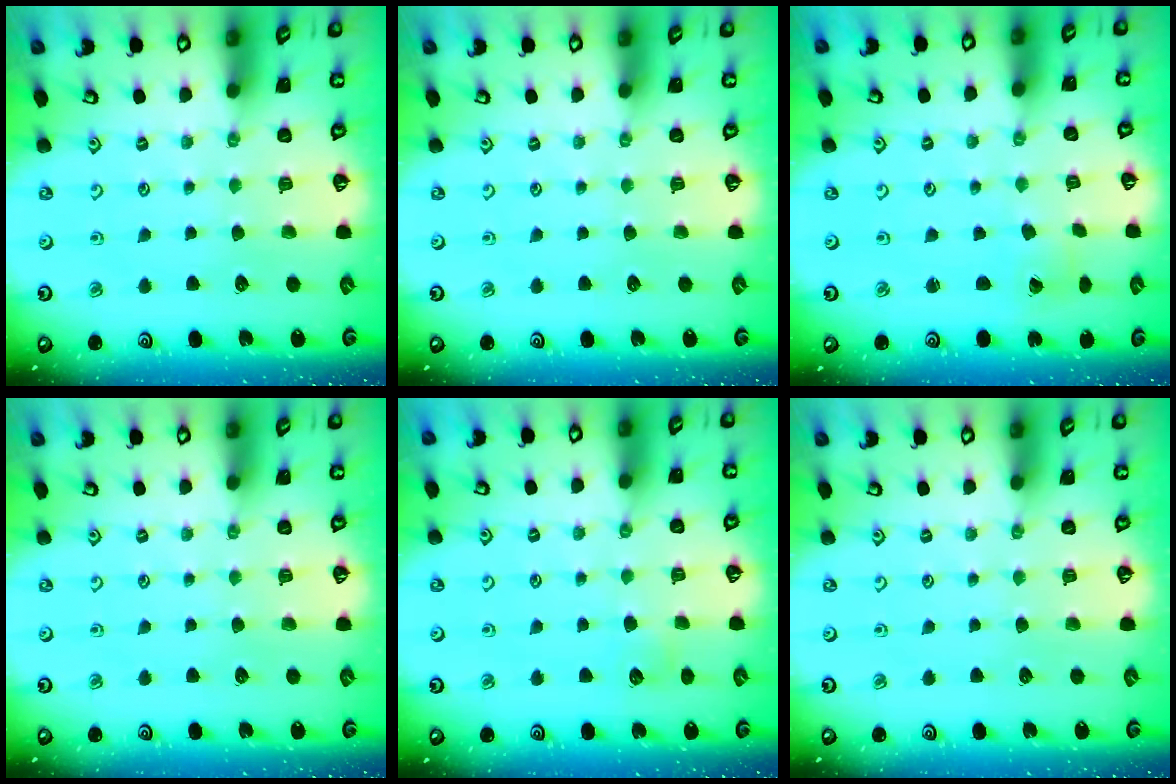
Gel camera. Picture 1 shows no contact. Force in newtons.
{"total": 0.0}
{"total": 2.0, "press": 2.0, "slide": 0.2}
{"total": 0.0}
{"total": 3.6, "press": 3.6, "slide": 0.5}
{"total": 0.0}